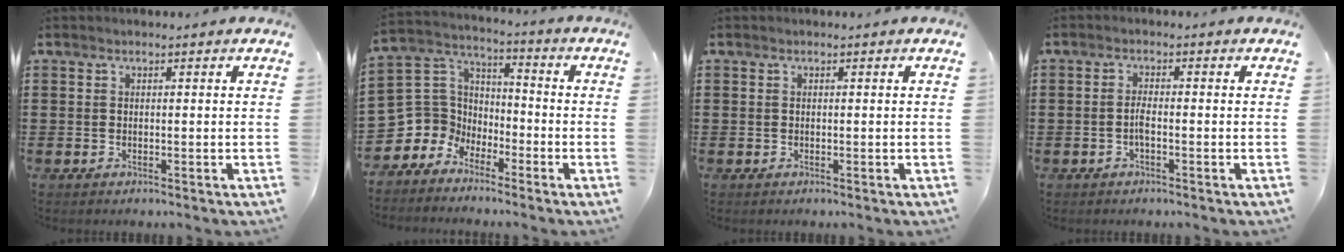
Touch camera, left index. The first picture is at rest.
{"total": 6.4, "force": [-3.4, 5.4, 0.1], "torque": [-0.048, -0.007, -0.070]}
{"total": 0.0}
{"total": 2.0, "force": [-0.7, 0.3, 1.8], "torque": [-0.043, -0.001, -0.016]}